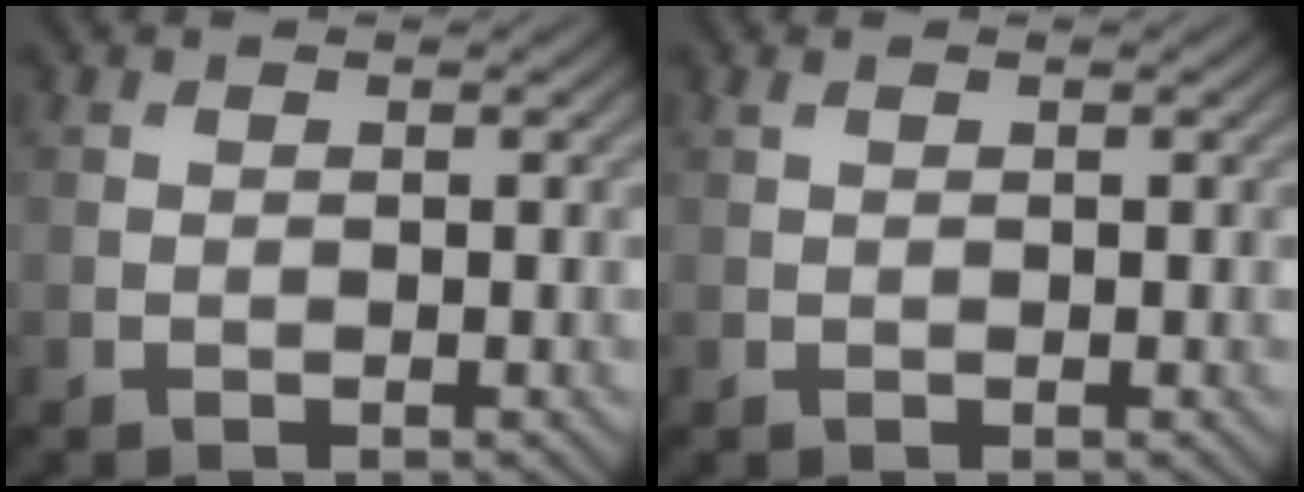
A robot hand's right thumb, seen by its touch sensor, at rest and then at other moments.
{"total": 0.6, "force": [0.3, 0.1, 0.4], "torque": [-0.013, 0.005, 0.007]}